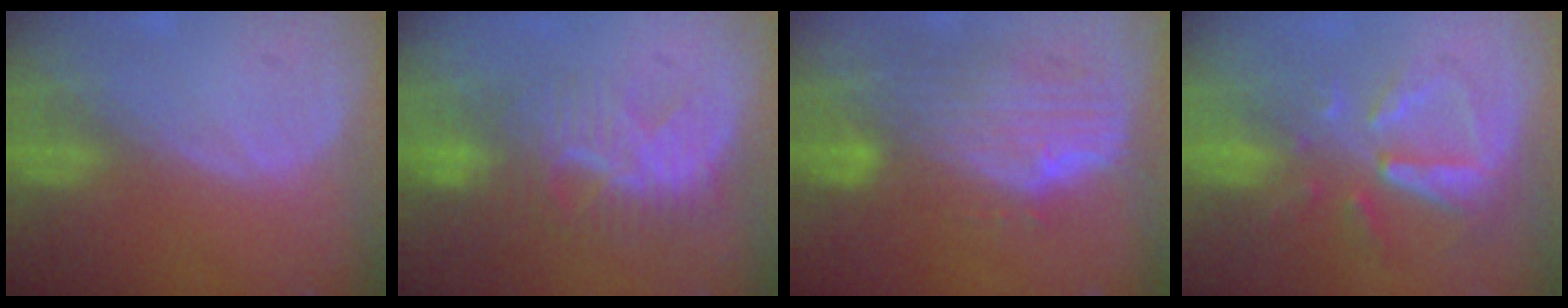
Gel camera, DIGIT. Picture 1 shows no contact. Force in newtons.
{"total": 8.3, "press": 8.0, "slide": 2.4}
{"total": 9.9, "press": 8.8, "slide": 4.5}
{"total": 8.2, "press": 7.4, "slide": 3.6}